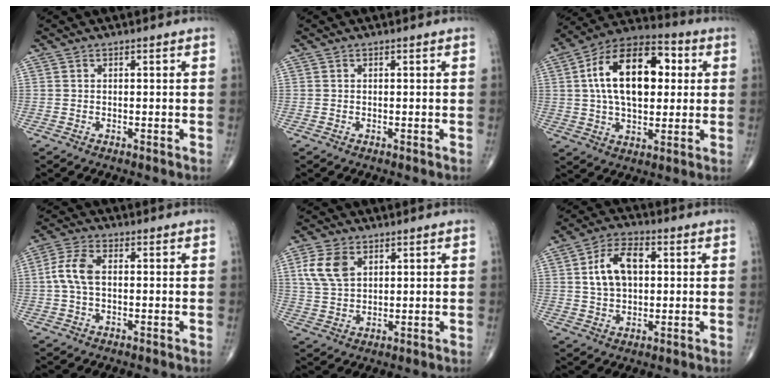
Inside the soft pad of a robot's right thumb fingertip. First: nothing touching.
{"total": 0.0}
{"total": 20.1, "force": [3.6, 11.4, 16.2], "torque": [-0.252, 0.019, 0.054]}
{"total": 6.0, "force": [0.1, 3.3, 5.0], "torque": [-0.118, 0.018, -0.004]}
{"total": 7.6, "force": [2.9, 4.8, 5.1], "torque": [-0.097, -0.004, 0.059]}
{"total": 10.0, "force": [1.9, 6.2, 7.7], "torque": [-0.127, 0.010, 0.032]}